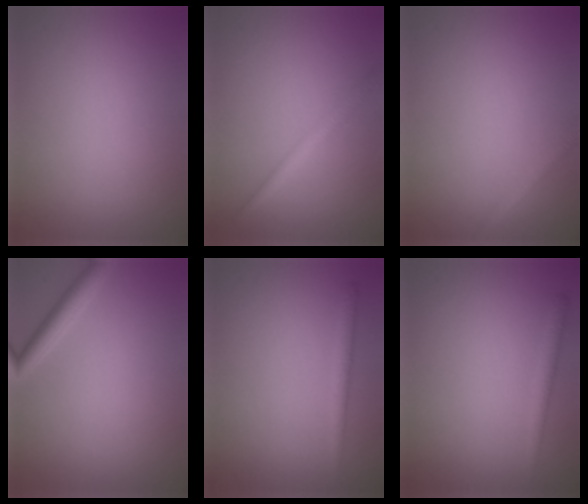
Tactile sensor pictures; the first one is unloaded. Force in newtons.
{"total": 2.0, "press": 2.0, "slide": 0.0}
{"total": 1.5, "press": 1.5, "slide": 0.0}
{"total": 2.2, "press": 2.2, "slide": 0.1}
{"total": 1.6, "press": 1.6, "slide": 0.0}
{"total": 1.5, "press": 1.5, "slide": 0.1}